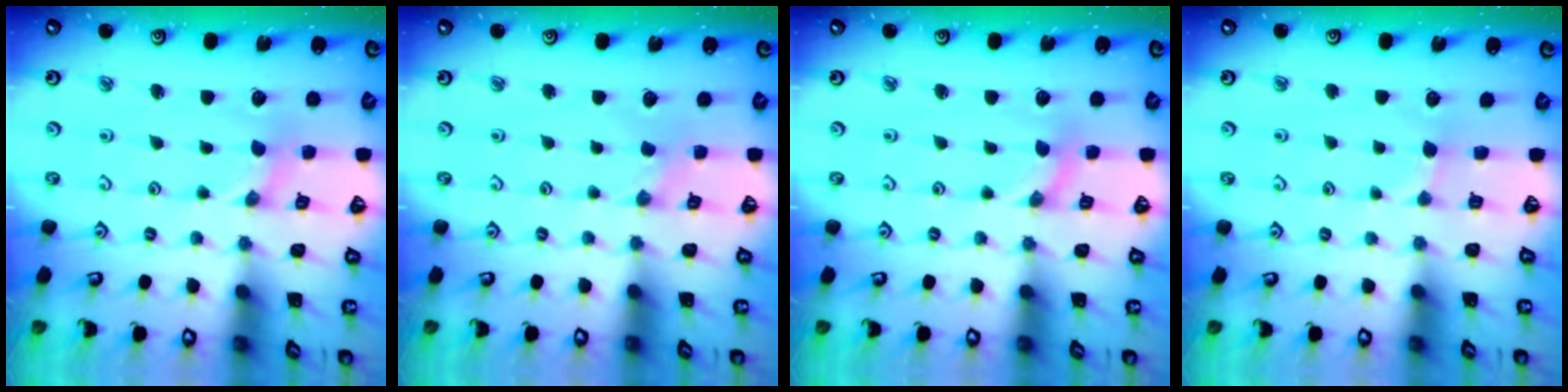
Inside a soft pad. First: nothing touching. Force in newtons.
{"total": 0.0}
{"total": 0.0}
{"total": 1.3, "press": 1.3, "slide": 0.2}